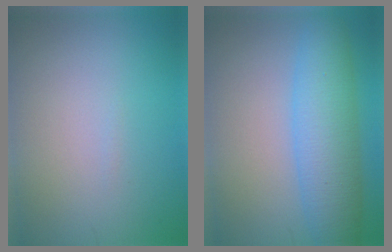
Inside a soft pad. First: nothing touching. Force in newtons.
{"total": 7.0, "press": 7.0, "slide": 0.1}